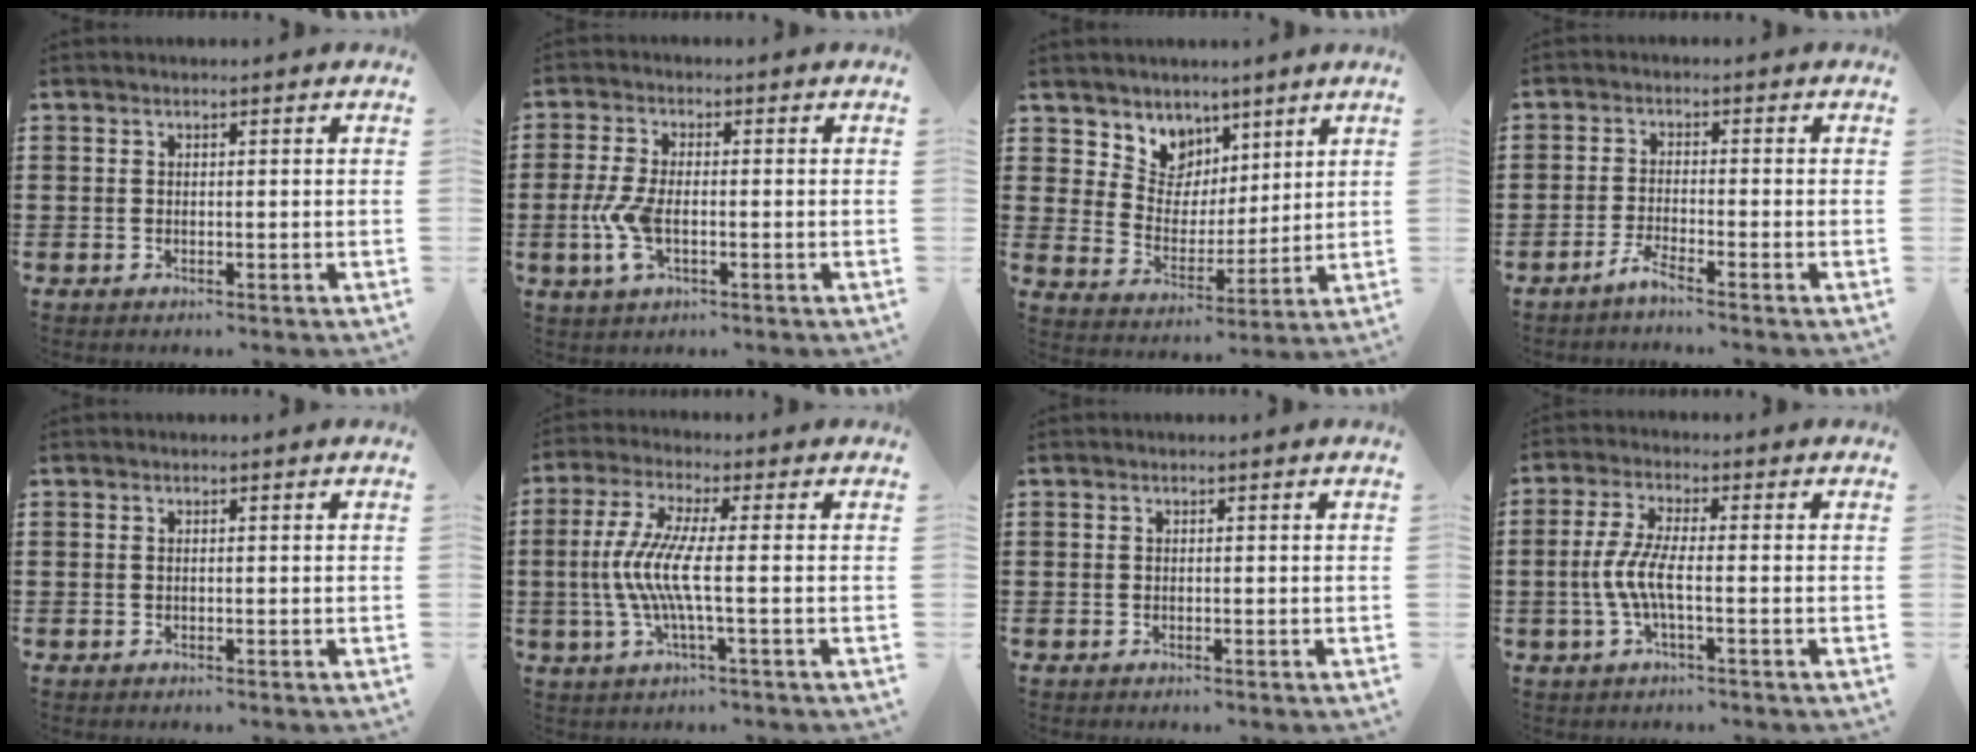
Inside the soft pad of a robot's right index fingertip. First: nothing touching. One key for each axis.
{"total": 5.8, "fx": -1.2, "fy": 2.5, "fz": 5.1, "tx": -0.122, "ty": -0.006, "tz": -0.029}
{"total": 6.4, "fx": 4.3, "fy": 4.7, "fz": -0.7, "tx": -0.035, "ty": -0.037, "tz": 0.079}
{"total": 2.3, "fx": -2.1, "fy": -0.2, "fz": 0.9, "tx": -0.030, "ty": -0.002, "tz": -0.045}
{"total": 0.0}
{"total": 7.8, "fx": -1.1, "fy": 0.6, "fz": 7.7, "tx": -0.179, "ty": -0.022, "tz": -0.033}
{"total": 0.0}
{"total": 5.6, "fx": -1.4, "fy": 1.1, "fz": 5.3, "tx": -0.129, "ty": -0.012, "tz": -0.036}